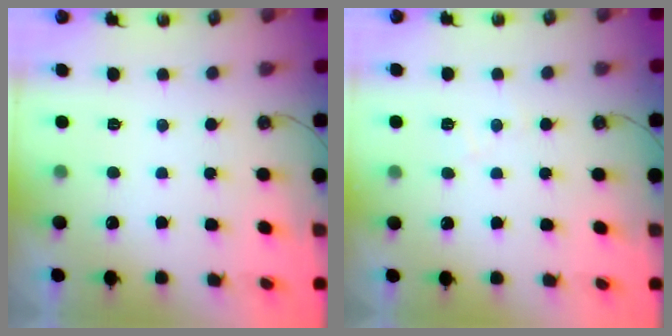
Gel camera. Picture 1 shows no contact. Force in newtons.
{"total": 5.5, "press": 5.4, "slide": 0.8}